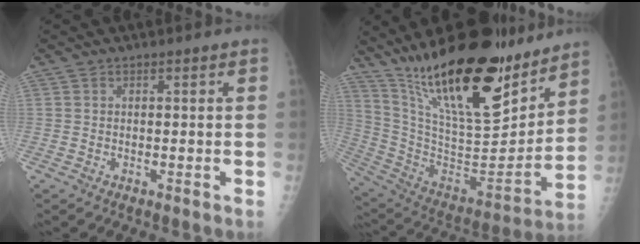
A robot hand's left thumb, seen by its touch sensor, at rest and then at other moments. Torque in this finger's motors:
{"motor_torque": [1.18, -0.23, 1.82, -0.95, 0.55]}